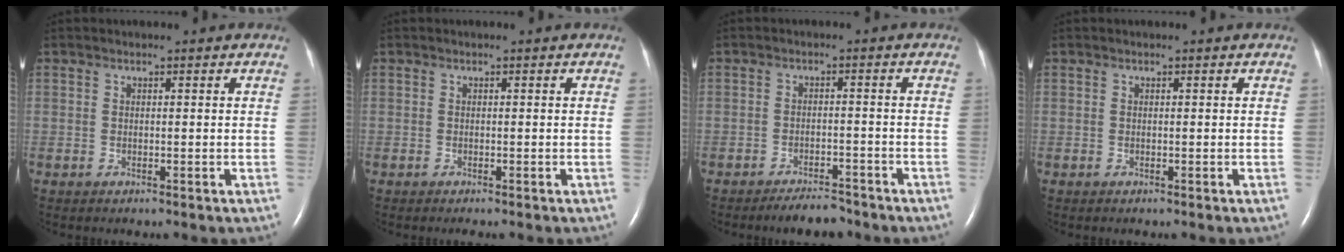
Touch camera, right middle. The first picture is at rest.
{"total": 0.0}
{"total": 4.3, "force": [-3.9, 1.1, 1.4], "torque": [-0.024, -0.005, -0.062]}
{"total": 0.0}